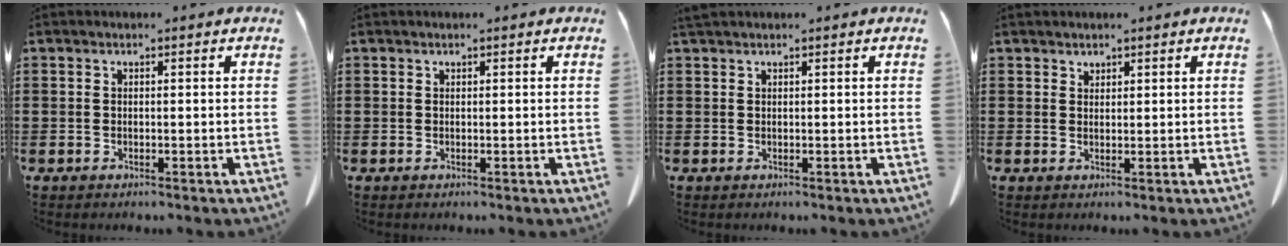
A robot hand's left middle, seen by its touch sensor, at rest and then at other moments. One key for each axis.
{"total": 0.0}
{"total": 0.7, "fx": 0.7, "fy": 0.0, "fz": 0.3, "tx": -0.007, "ty": -0.001, "tz": 0.015}
{"total": 1.3, "fx": 1.3, "fy": 0.3, "fz": 0.0, "tx": -0.003, "ty": -0.003, "tz": 0.026}